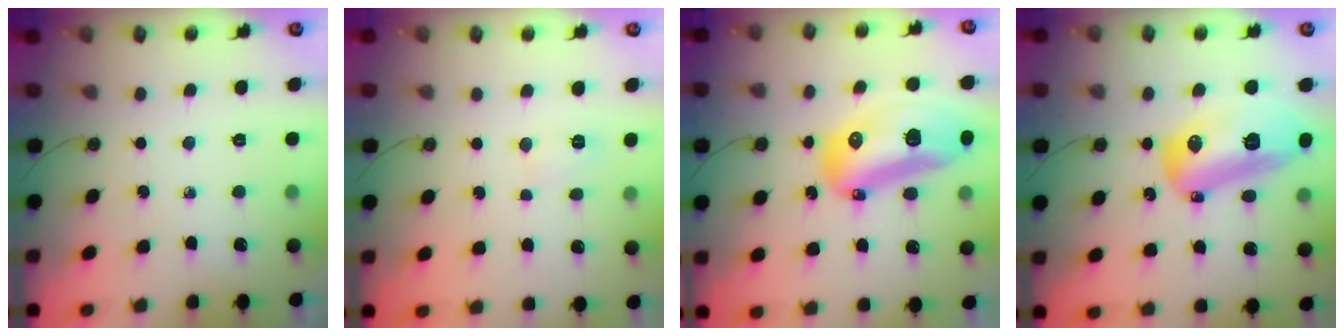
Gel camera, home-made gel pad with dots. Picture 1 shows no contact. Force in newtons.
{"total": 3.9, "press": 3.8, "slide": 1.0}
{"total": 19.0, "press": 18.8, "slide": 2.6}
{"total": 17.4, "press": 17.1, "slide": 3.1}